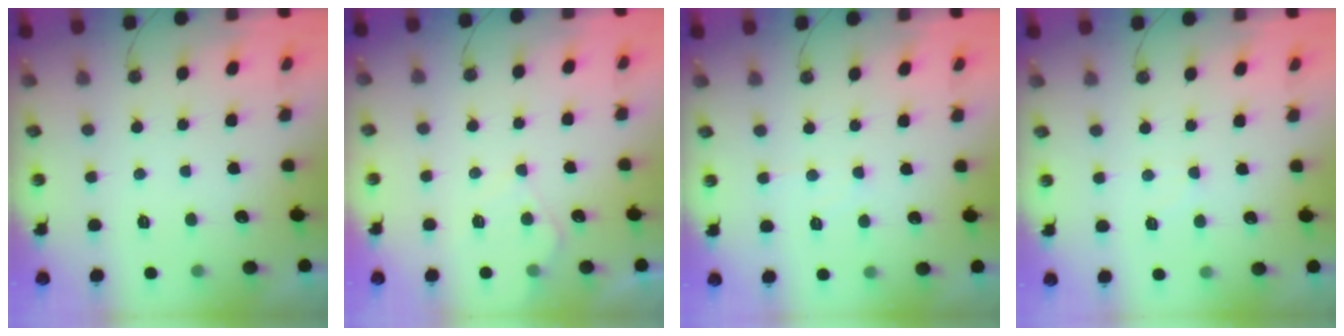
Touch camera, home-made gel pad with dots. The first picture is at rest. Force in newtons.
{"total": 6.9, "press": 6.9, "slide": 0.7}
{"total": 5.1, "press": 5.0, "slide": 0.6}
{"total": 6.4, "press": 6.3, "slide": 0.9}